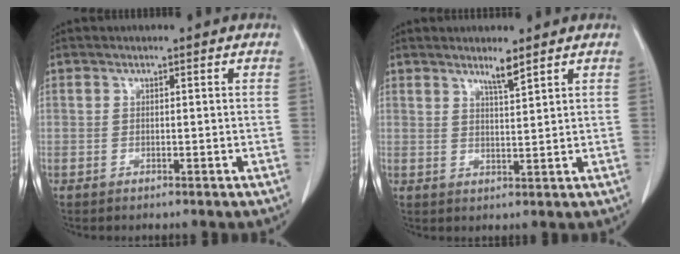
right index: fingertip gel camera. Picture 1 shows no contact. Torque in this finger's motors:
{"motor_torque": [0.03, 0.05, 0.00, 0.02]}